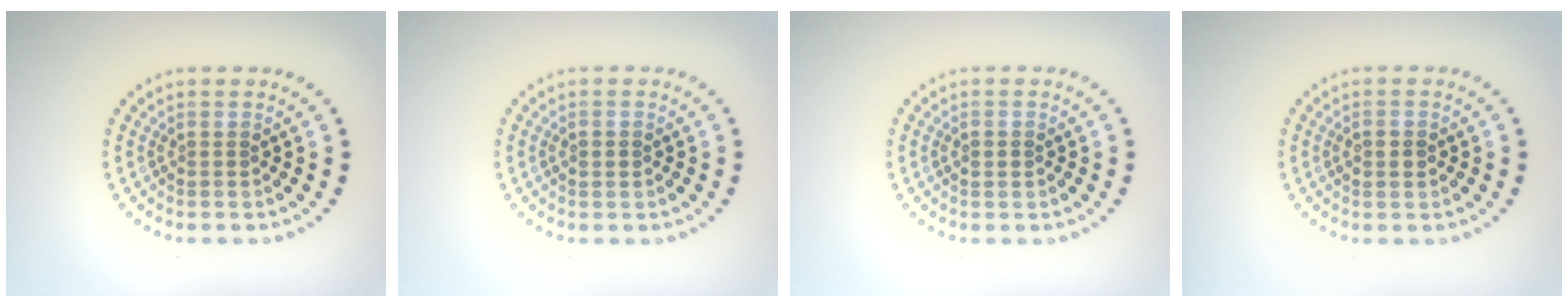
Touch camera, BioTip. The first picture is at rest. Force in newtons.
{"total": 1.1, "press": 1.1, "slide": 0.1}
{"total": 1.1, "press": 1.1, "slide": 0.1}
{"total": 1.7, "press": 1.6, "slide": 0.3}